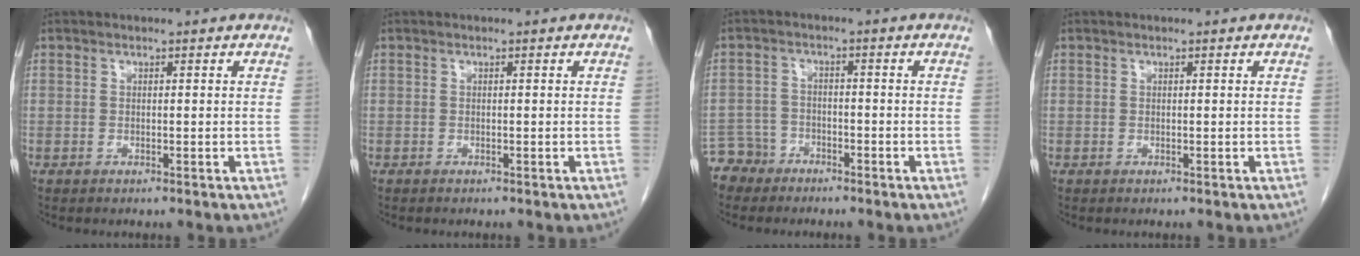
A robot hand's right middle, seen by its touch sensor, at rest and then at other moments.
{"total": 0.0}
{"total": 4.6, "force": [-3.7, 2.5, -0.7], "torque": [0.017, 0.001, -0.074]}
{"total": 0.0}